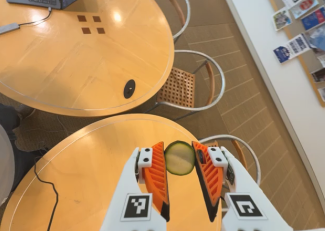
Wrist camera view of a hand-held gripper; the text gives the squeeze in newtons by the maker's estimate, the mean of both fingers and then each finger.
{"total": 9.1, "left": 9.5, "right": 8.8}